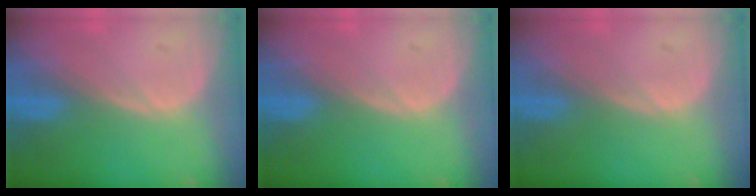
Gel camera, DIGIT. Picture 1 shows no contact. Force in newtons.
{"total": 0.0}
{"total": 0.0}